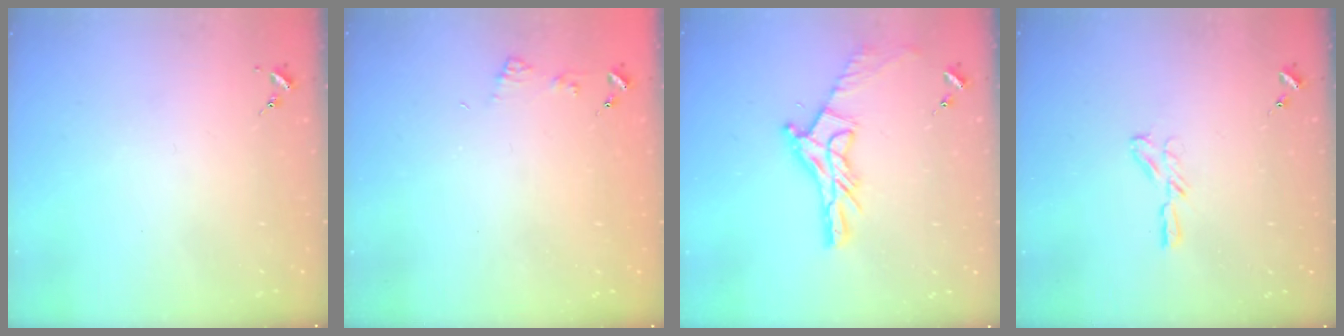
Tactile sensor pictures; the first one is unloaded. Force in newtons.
{"total": 5.4, "press": 5.4, "slide": 0.5}
{"total": 14.9, "press": 14.9, "slide": 0.9}
{"total": 4.4, "press": 4.3, "slide": 0.4}